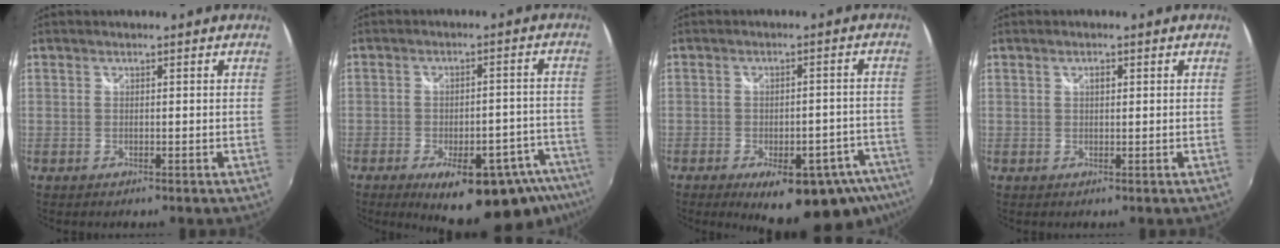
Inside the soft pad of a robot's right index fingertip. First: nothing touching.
{"total": 19.1, "force": [-13.4, 6.4, 12.1], "torque": [-0.157, -0.016, -0.163]}
{"total": 17.4, "force": [-11.6, 6.5, 11.1], "torque": [-0.144, -0.016, -0.136]}
{"total": 1.0, "force": [0.4, 0.6, 0.7], "torque": [-0.011, 0.002, 0.006]}